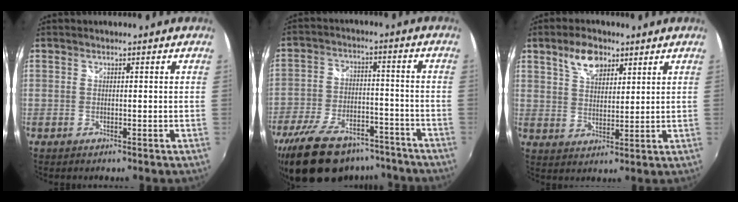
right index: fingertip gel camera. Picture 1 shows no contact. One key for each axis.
{"total": 21.0, "fx": -16.4, "fy": 9.2, "fz": 9.3, "tx": -0.198, "ty": 0.003, "tz": -0.243}
{"total": 7.0, "fx": 4.3, "fy": 3.7, "fz": 4.1, "tx": -0.070, "ty": 0.011, "tz": 0.077}